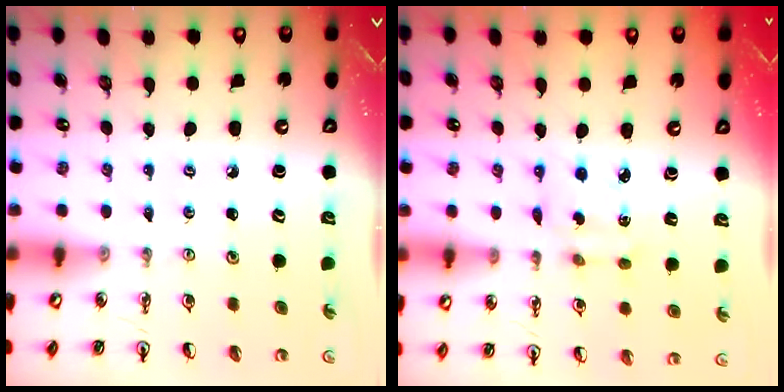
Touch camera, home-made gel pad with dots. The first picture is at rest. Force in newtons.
{"total": 2.7, "press": 2.7, "slide": 0.2}